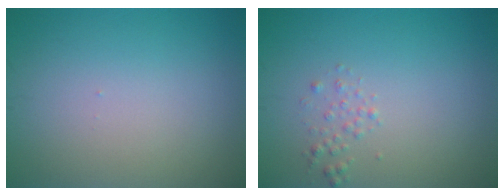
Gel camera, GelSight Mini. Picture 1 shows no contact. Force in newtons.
{"total": 0.9, "press": 0.9, "slide": 0.1}